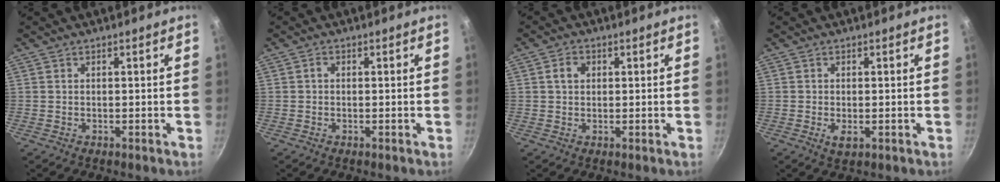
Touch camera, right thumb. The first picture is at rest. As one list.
[{"total": 0.9, "force": [0.0, 0.7, 0.5], "torque": [-0.008, 0.006, -0.001]}, {"total": 2.9, "force": [0.7, 2.3, 1.7], "torque": [-0.019, 0.004, 0.010]}, {"total": 2.6, "force": [-0.7, 1.2, 2.2], "torque": [-0.041, -0.007, -0.008]}]